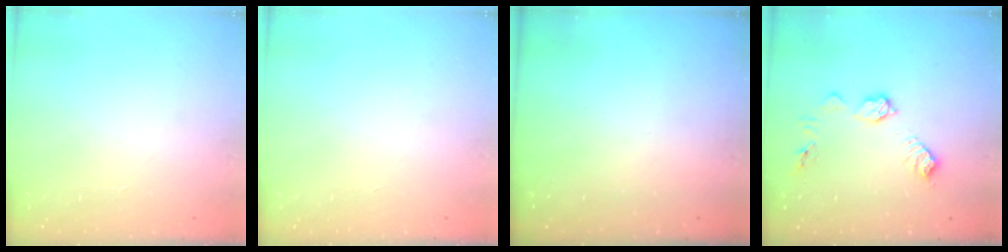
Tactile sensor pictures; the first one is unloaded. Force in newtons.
{"total": 0.0}
{"total": 0.0}
{"total": 10.1, "press": 10.1, "slide": 0.6}